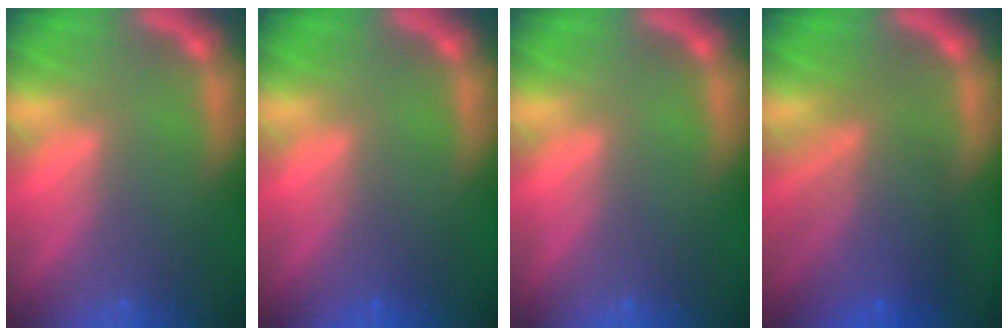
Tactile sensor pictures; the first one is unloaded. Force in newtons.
{"total": 1.0}
{"total": 0.0}
{"total": 7.0}